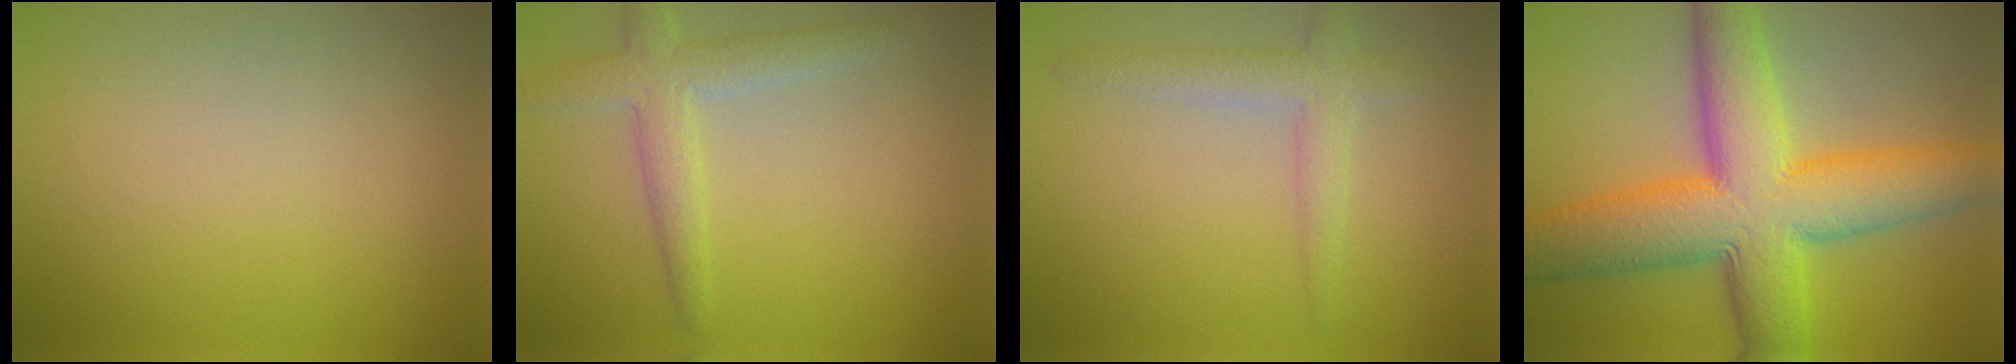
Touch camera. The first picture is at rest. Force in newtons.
{"total": 3.4, "press": 3.4, "slide": 0.1}
{"total": 2.9, "press": 2.8, "slide": 0.1}
{"total": 12.1, "press": 12.1, "slide": 0.3}